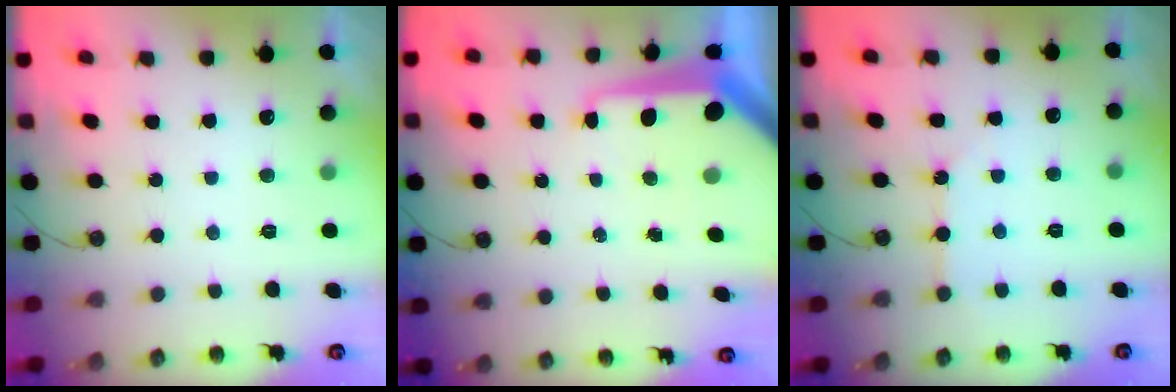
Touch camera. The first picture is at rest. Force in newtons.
{"total": 13.1, "press": 13.1, "slide": 1.2}
{"total": 2.0, "press": 2.0, "slide": 0.1}